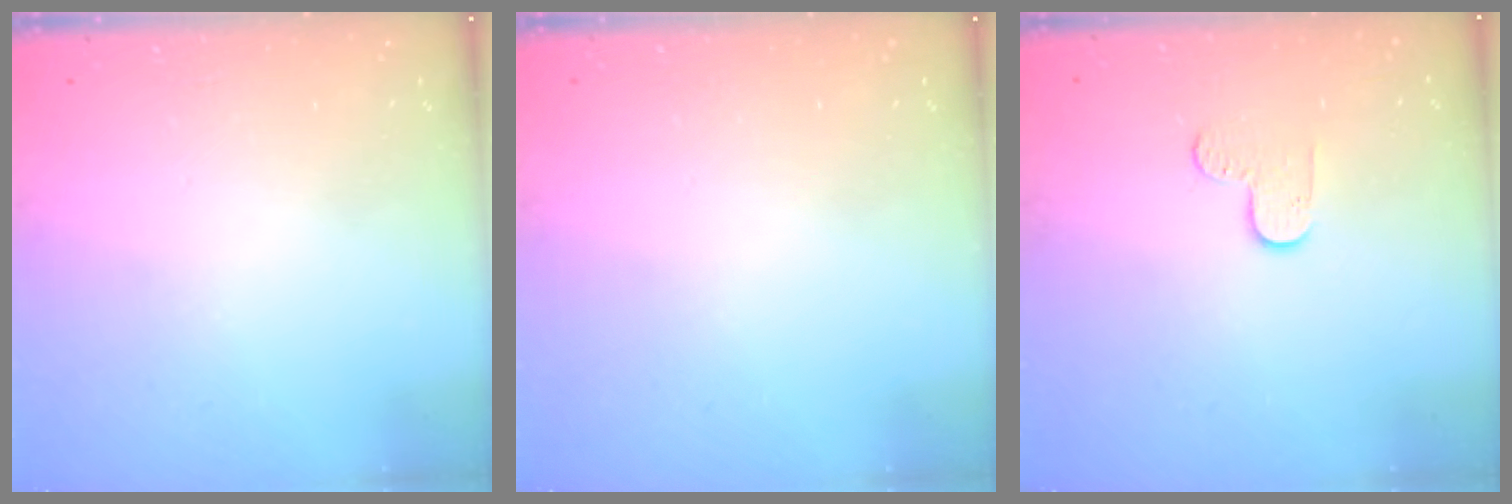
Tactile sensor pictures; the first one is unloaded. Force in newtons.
{"total": 0.0}
{"total": 6.4, "press": 6.4, "slide": 0.5}